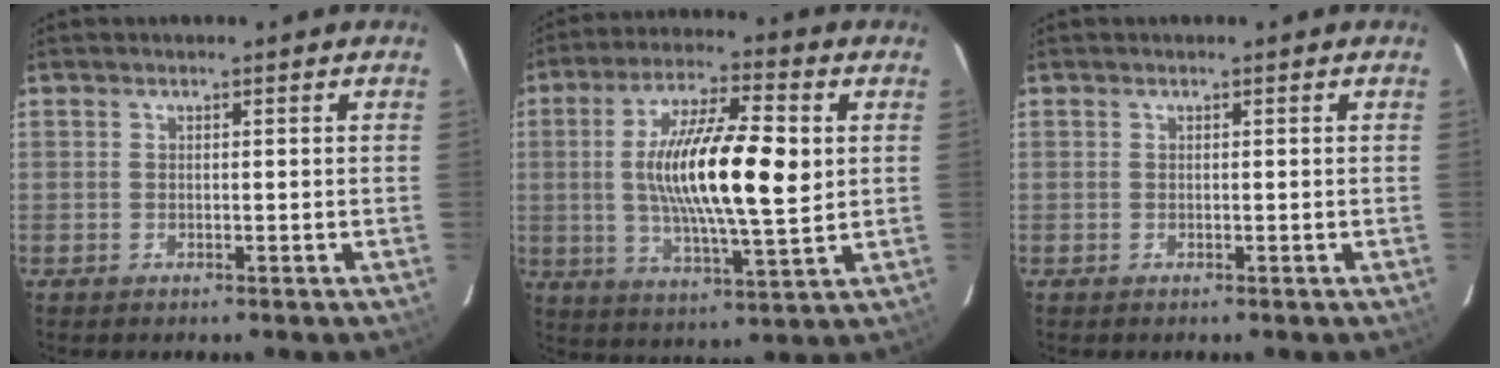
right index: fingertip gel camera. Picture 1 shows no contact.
{"total": 17.4, "force": [1.8, 4.1, 16.8], "torque": [-0.305, 0.004, 0.030]}
{"total": 0.0}